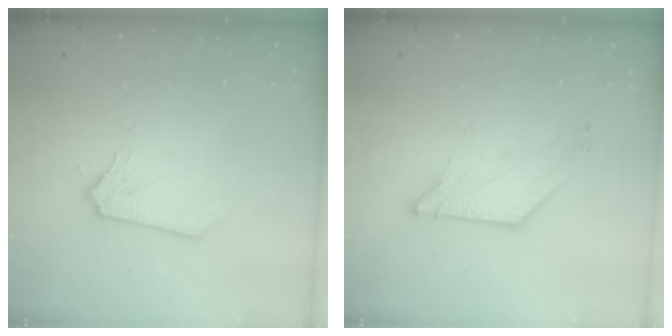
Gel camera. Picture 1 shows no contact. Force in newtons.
{"total": 4.2, "press": 4.2, "slide": 0.4}